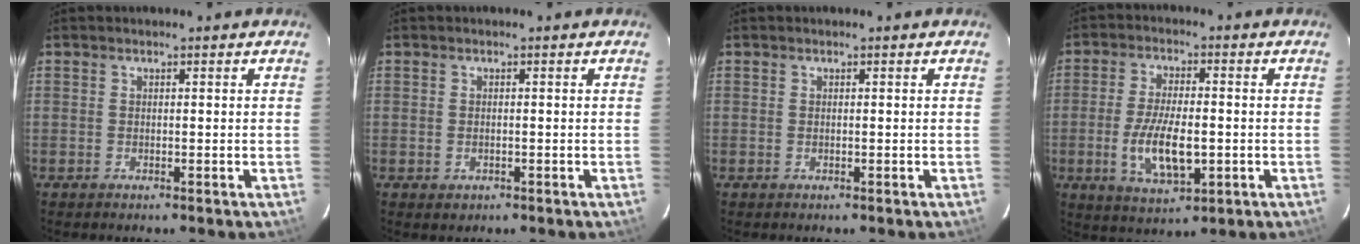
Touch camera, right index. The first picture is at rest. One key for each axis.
{"total": 1.3, "fx": -0.4, "fy": 1.0, "fz": 0.7, "tx": -0.010, "ty": -0.002, "tz": -0.005}
{"total": 0.0}
{"total": 10.2, "fx": -2.2, "fy": 4.1, "fz": 9.1, "tx": -0.183, "ty": -0.010, "tz": -0.035}